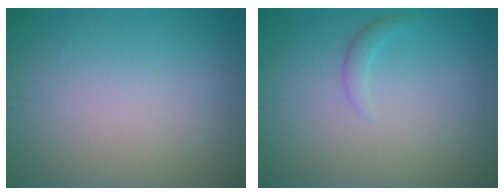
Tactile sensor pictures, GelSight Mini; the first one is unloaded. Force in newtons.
{"total": 1.1, "press": 1.1, "slide": 0.1}